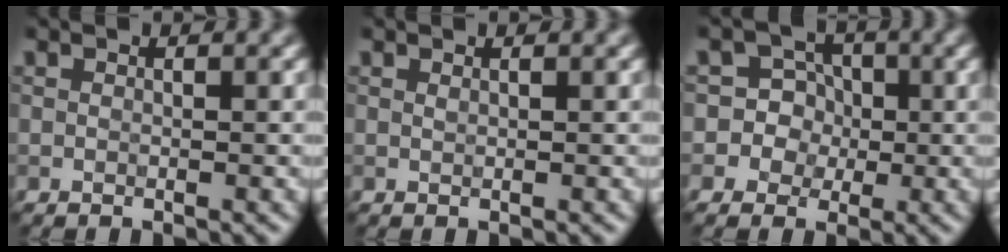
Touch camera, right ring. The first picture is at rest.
{"total": 0.0}
{"total": 5.7, "force": [-0.1, 5.6, 1.0], "torque": [-0.006, 0.031, -0.018]}